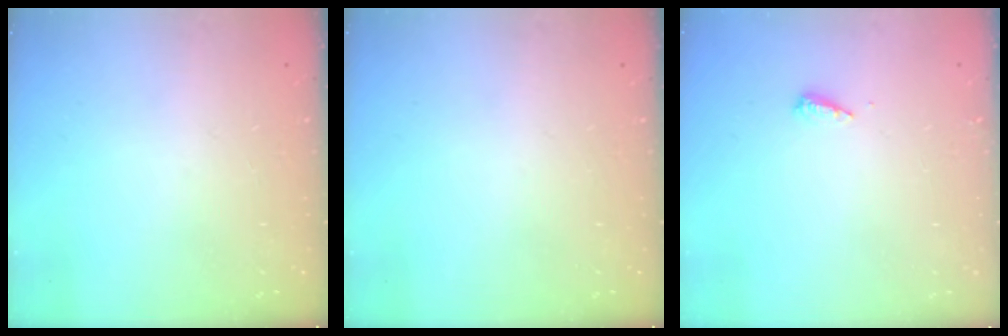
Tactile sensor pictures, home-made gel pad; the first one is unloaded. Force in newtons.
{"total": 0.0}
{"total": 3.6, "press": 3.6, "slide": 0.3}